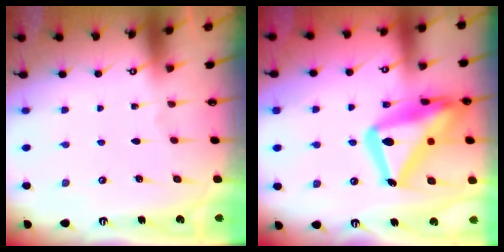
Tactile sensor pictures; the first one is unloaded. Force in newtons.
{"total": 24.9, "press": 24.8, "slide": 2.1}